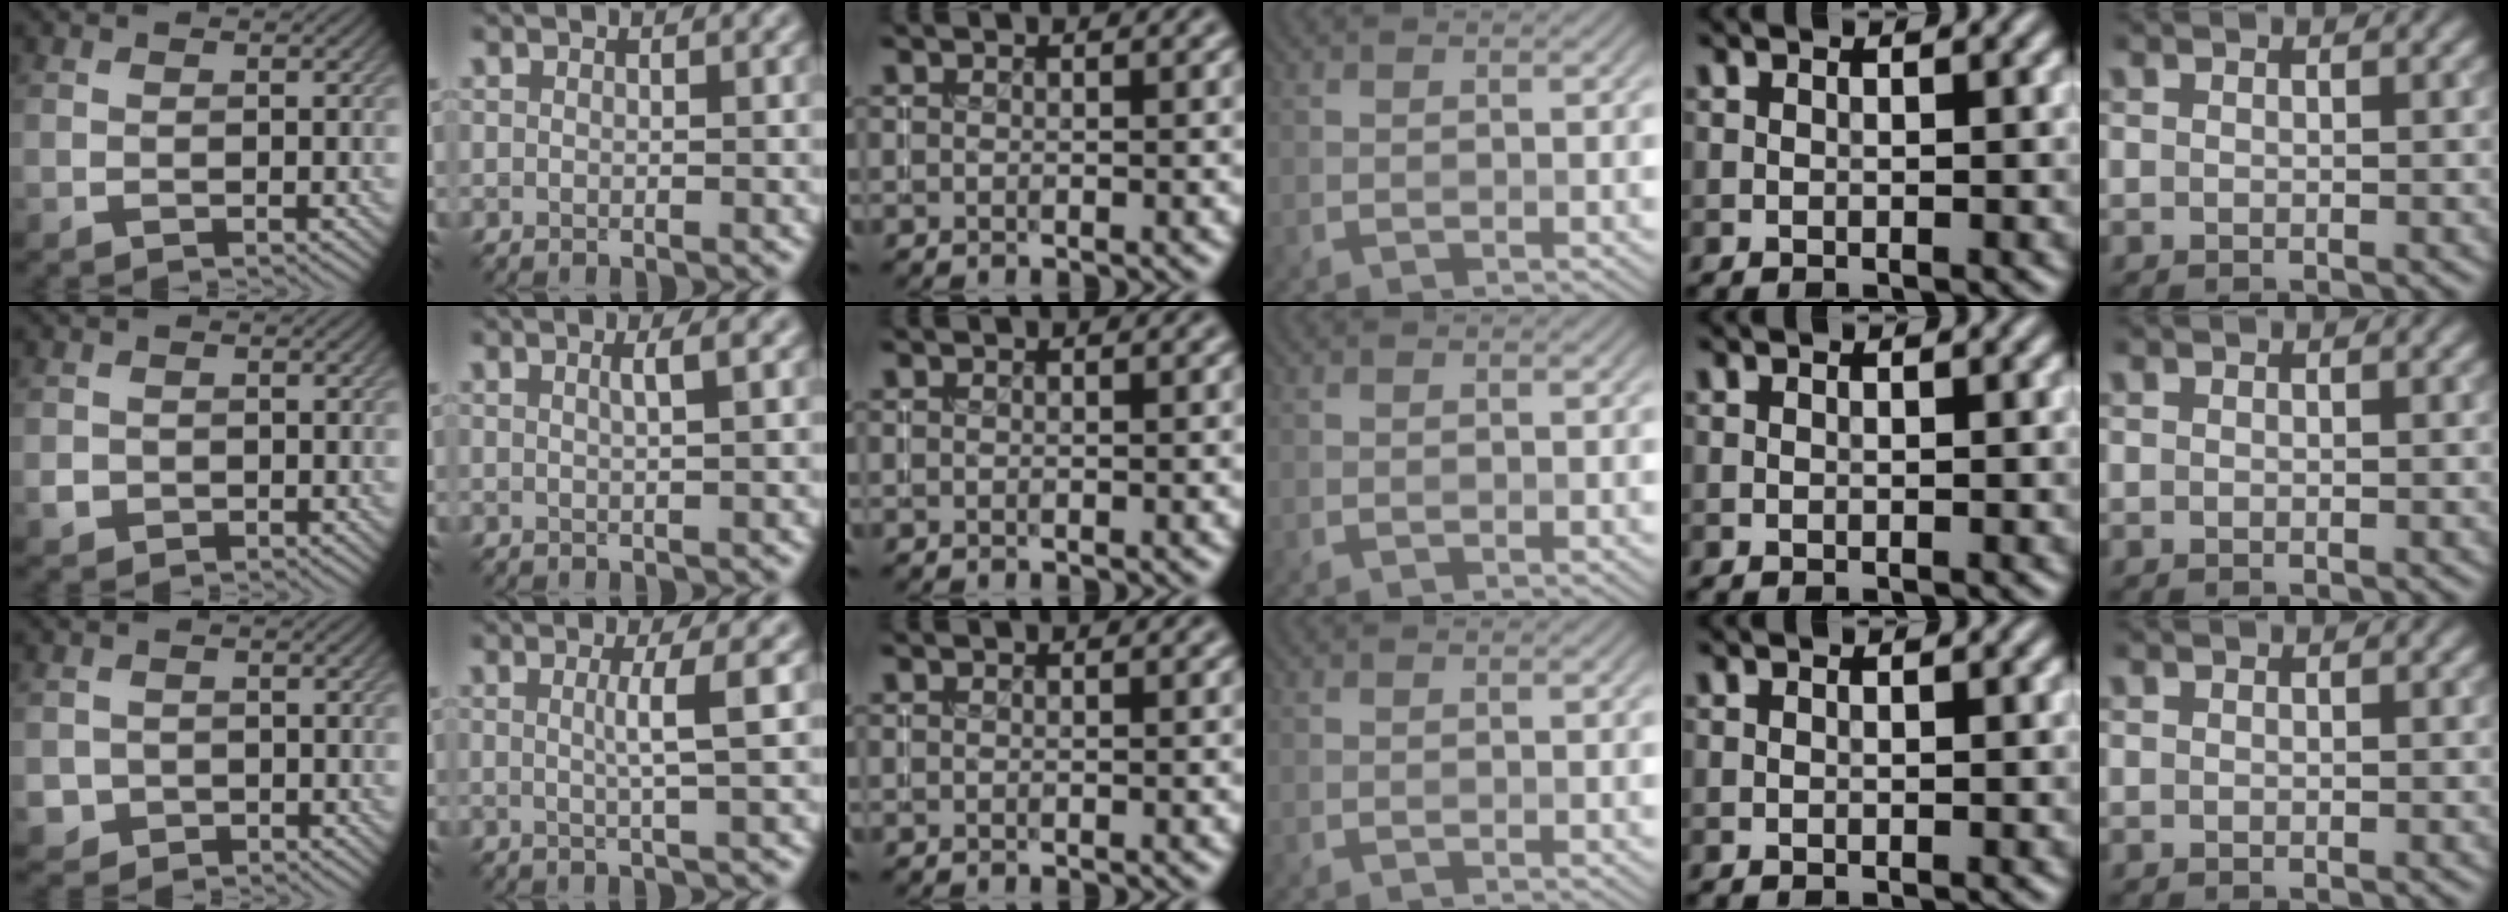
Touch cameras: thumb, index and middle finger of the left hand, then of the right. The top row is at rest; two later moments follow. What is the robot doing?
{"motion": "insert", "object": "coin"}